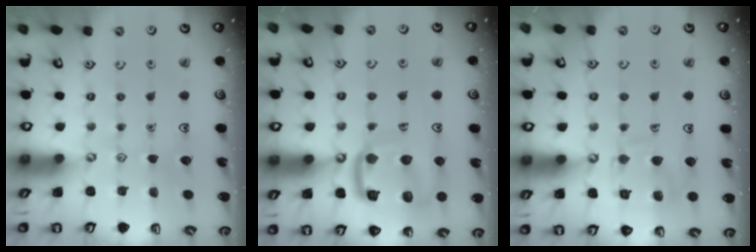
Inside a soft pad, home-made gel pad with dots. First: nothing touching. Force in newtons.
{"total": 15.9, "press": 15.8, "slide": 1.7}
{"total": 9.9, "press": 9.9, "slide": 0.9}